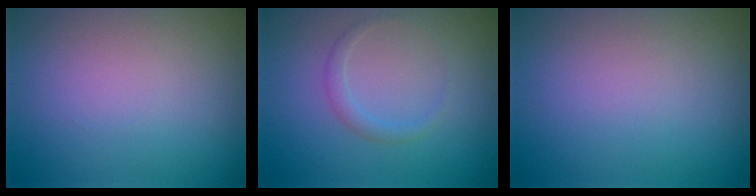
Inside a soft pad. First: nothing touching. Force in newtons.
{"total": 1.2, "press": 1.2, "slide": 0.1}
{"total": 0.0}